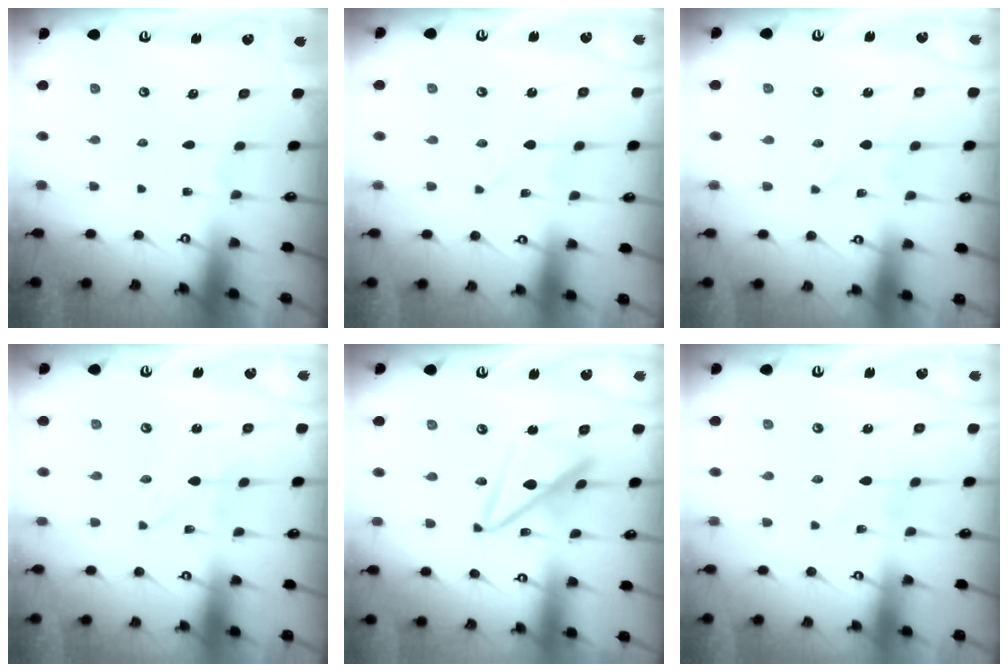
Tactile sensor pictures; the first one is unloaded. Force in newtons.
{"total": 0.0}
{"total": 0.0}
{"total": 0.0}
{"total": 13.5, "press": 13.4, "slide": 1.4}
{"total": 2.2, "press": 2.2, "slide": 0.2}